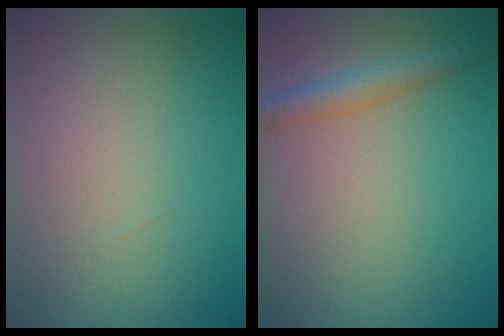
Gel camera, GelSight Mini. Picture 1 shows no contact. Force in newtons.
{"total": 3.2, "press": 3.2, "slide": 0.1}